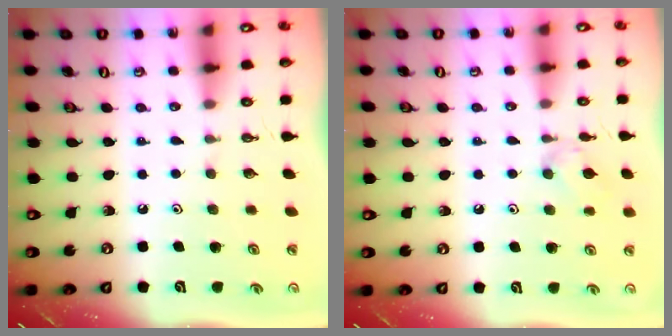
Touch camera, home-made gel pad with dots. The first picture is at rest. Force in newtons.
{"total": 6.2, "press": 6.1, "slide": 0.9}